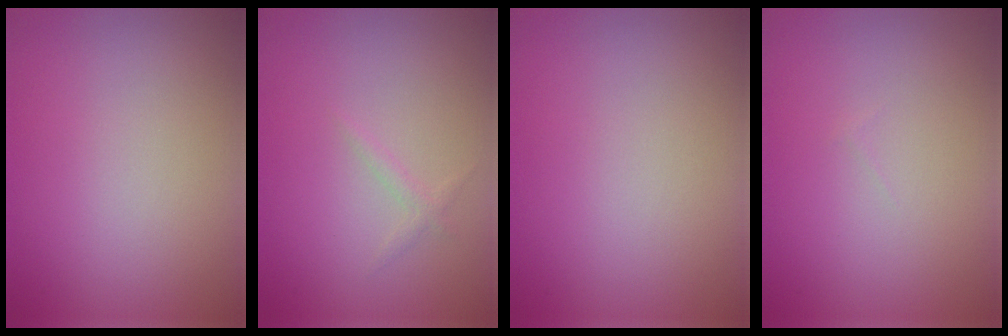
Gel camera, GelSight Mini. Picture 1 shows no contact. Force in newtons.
{"total": 0.7, "press": 0.7, "slide": 0.1}
{"total": 0.0}
{"total": 0.0}